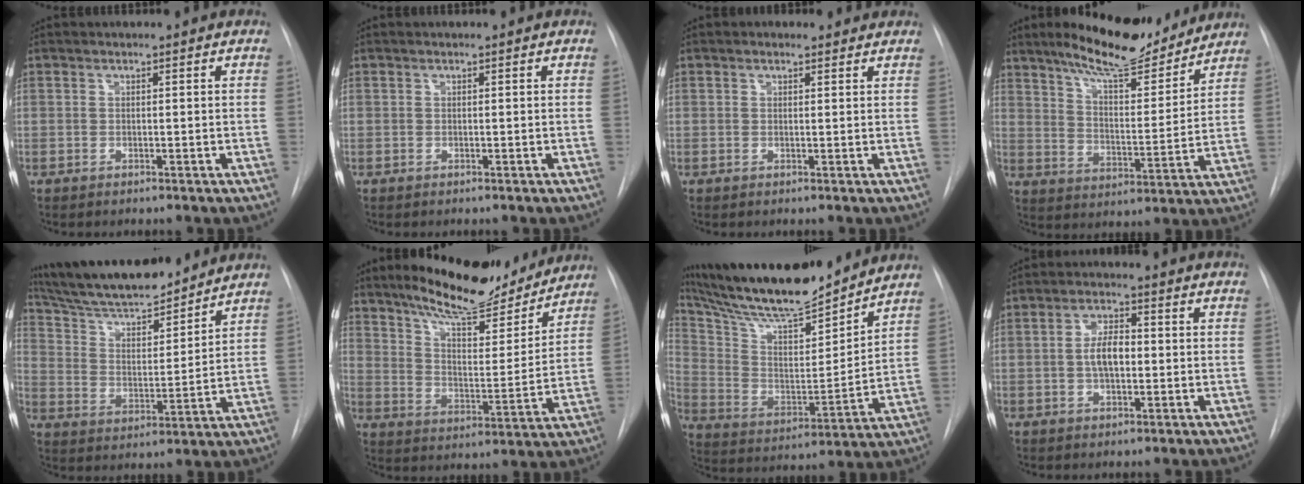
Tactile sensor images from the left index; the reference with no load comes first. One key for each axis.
{"total": 0.0}
{"total": 1.1, "fx": 0.6, "fy": 0.8, "fz": 0.4, "tx": -0.009, "ty": 0.005, "tz": 0.004}
{"total": 14.1, "fx": 12.0, "fy": 2.9, "fz": 6.9, "tx": -0.103, "ty": -0.019, "tz": 0.187}
{"total": 17.9, "fx": 16.0, "fy": 2.8, "fz": 7.4, "tx": -0.132, "ty": 0.009, "tz": 0.268}
{"total": 16.4, "fx": 14.1, "fy": 3.6, "fz": 7.5, "tx": -0.112, "ty": -0.025, "tz": 0.216}
{"total": 22.1, "fx": 19.5, "fy": 3.0, "fz": 10.0, "tx": -0.185, "ty": -0.005, "tz": 0.319}
{"total": 4.8, "fx": -0.8, "fy": 2.1, "fz": 4.2, "tx": -0.083, "ty": 0.004, "tz": -0.015}